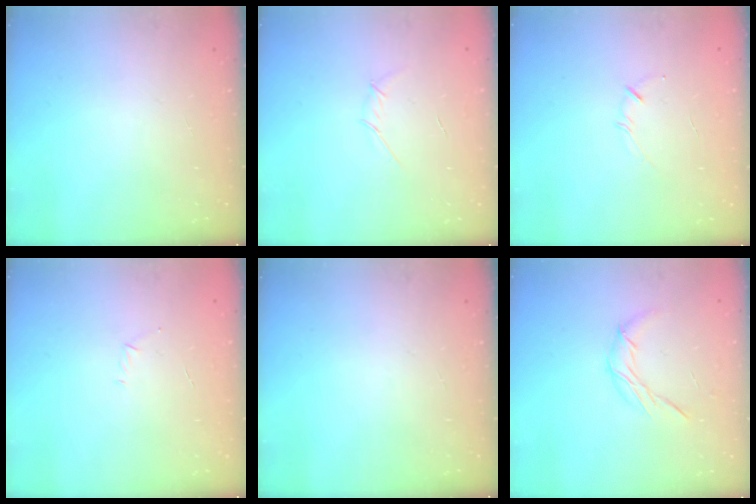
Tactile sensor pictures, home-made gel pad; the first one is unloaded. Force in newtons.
{"total": 3.5, "press": 3.4, "slide": 0.9}
{"total": 2.1, "press": 2.1, "slide": 0.4}
{"total": 4.3, "press": 4.1, "slide": 1.1}
{"total": 0.0}
{"total": 6.9, "press": 6.9, "slide": 0.4}